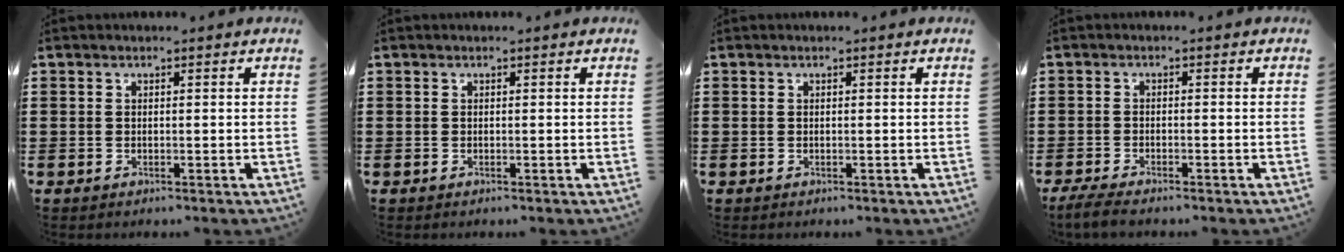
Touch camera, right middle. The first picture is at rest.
{"total": 0.0}
{"total": 0.0}
{"total": 2.9, "force": [-2.7, 0.3, 1.1], "torque": [-0.034, -0.005, -0.058]}